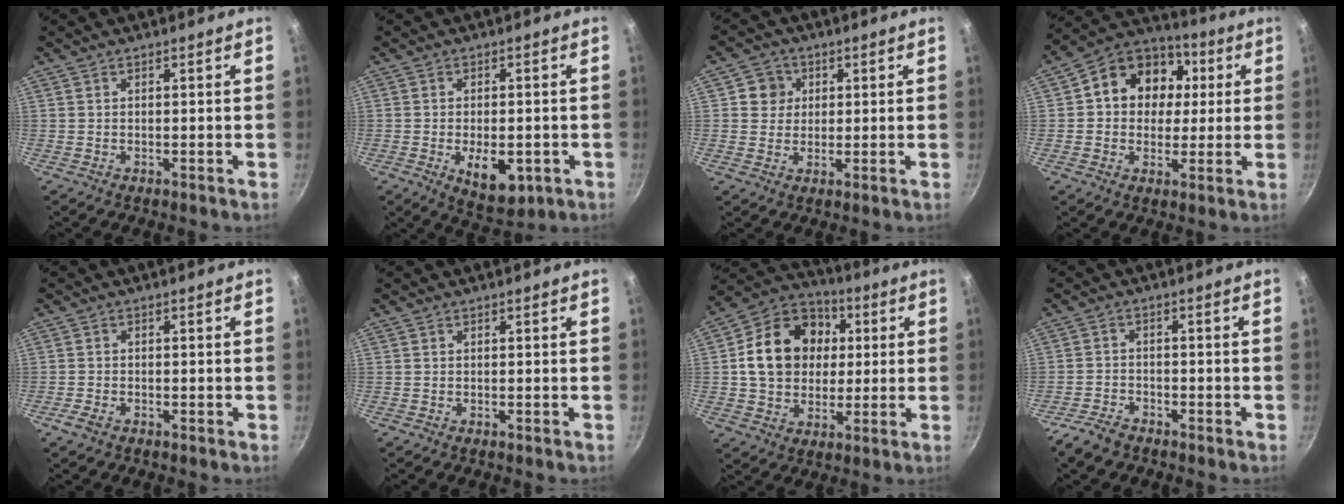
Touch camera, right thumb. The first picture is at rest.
{"total": 8.8, "force": [-2.5, 4.7, 7.0], "torque": [-0.078, -0.002, -0.023]}
{"total": 4.9, "force": [1.3, 4.7, 1.0], "torque": [0.022, 0.002, 0.013]}
{"total": 14.8, "force": [2.6, 12.3, 7.8], "torque": [-0.095, 0.022, 0.024]}
{"total": 2.3, "force": [-1.4, 1.2, 1.4], "torque": [-0.030, 0.008, -0.028]}
{"total": 0.0}
{"total": 17.5, "force": [2.6, 14.1, 10.0], "torque": [-0.143, 0.024, 0.038]}
{"total": 4.7, "force": [-3.7, 2.2, 1.9], "torque": [-0.042, 0.028, -0.071]}